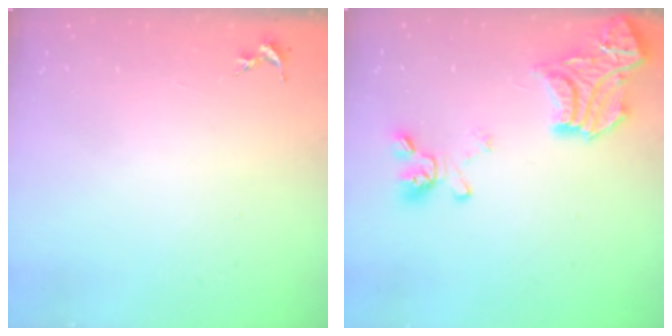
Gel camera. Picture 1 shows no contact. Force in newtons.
{"total": 22.1, "press": 22.0, "slide": 2.1}